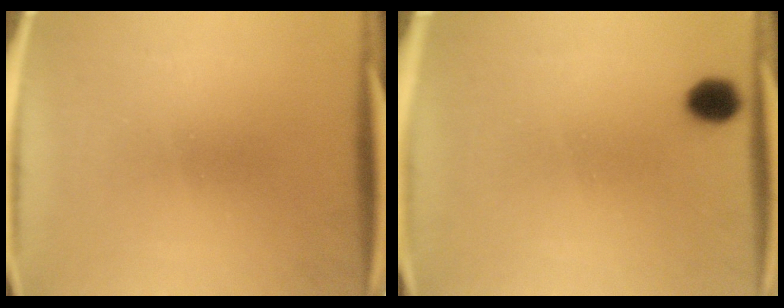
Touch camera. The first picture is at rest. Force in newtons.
{"total": 2.3}